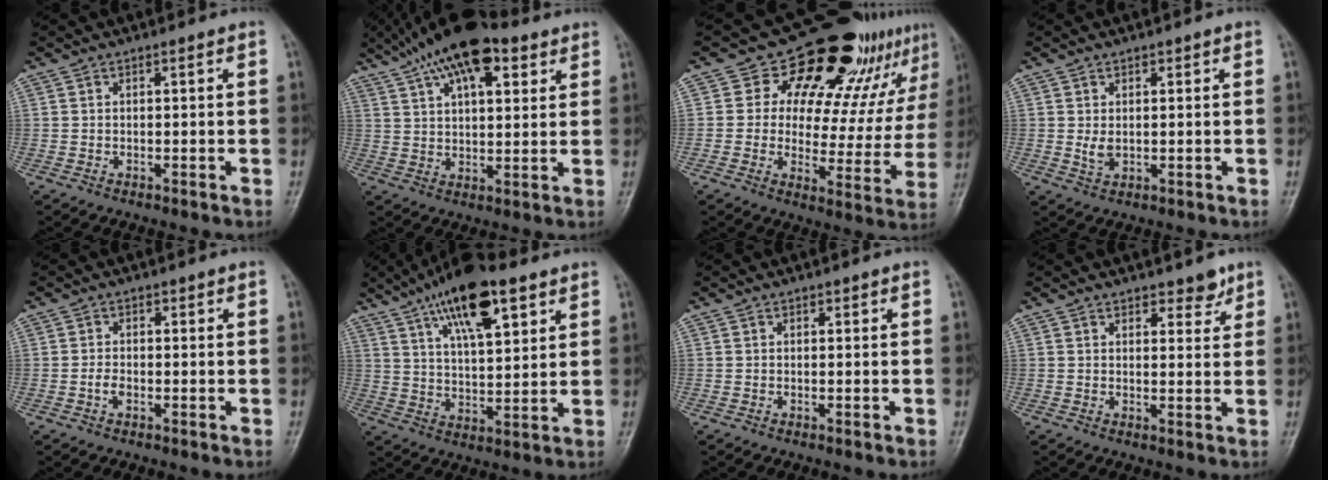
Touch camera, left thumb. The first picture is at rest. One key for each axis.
{"total": 16.0, "fx": 9.3, "fy": 7.0, "fz": 11.0, "tx": -0.175, "ty": 0.000, "tz": 0.155}
{"total": 20.2, "fx": 13.0, "fy": 10.2, "fz": 11.7, "tx": -0.104, "ty": -0.062, "tz": 0.167}
{"total": 2.4, "fx": 0.5, "fy": 1.6, "fz": 1.7, "tx": -0.025, "ty": -0.008, "tz": 0.014}
{"total": 1.7, "fx": -0.6, "fy": 1.1, "fz": 1.1, "tx": -0.021, "ty": 0.004, "tz": -0.015}
{"total": 15.7, "fx": 8.6, "fy": 5.7, "fz": 11.8, "tx": -0.175, "ty": -0.025, "tz": 0.147}
{"total": 0.0}
{"total": 3.1, "fx": 2.3, "fy": 1.5, "fz": 1.4, "tx": 0.000, "ty": -0.015, "tz": 0.033}